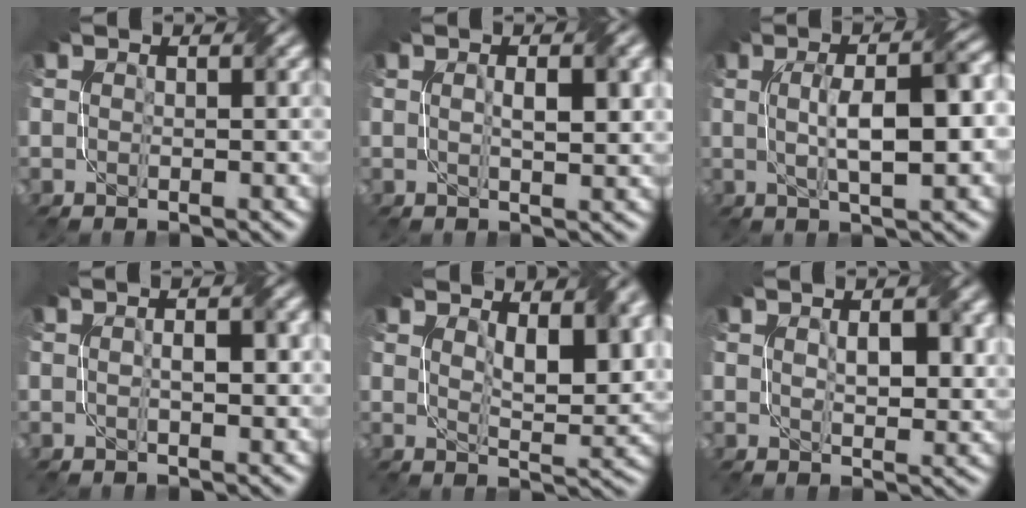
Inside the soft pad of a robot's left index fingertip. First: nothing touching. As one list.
[{"total": 3.1, "force": [0.6, 0.7, 2.9], "torque": [-0.048, 0.004, 0.010]}, {"total": 7.6, "force": [0.3, 2.0, 7.3], "torque": [-0.111, 0.010, 0.004]}, {"total": 2.1, "force": [0.1, 0.6, 2.0], "torque": [-0.030, -0.001, -0.001]}, {"total": 6.0, "force": [2.6, 2.2, 5.0], "torque": [-0.086, -0.007, 0.050]}, {"total": 3.1, "force": [0.9, 1.4, 2.6], "torque": [-0.046, -0.002, 0.020]}]